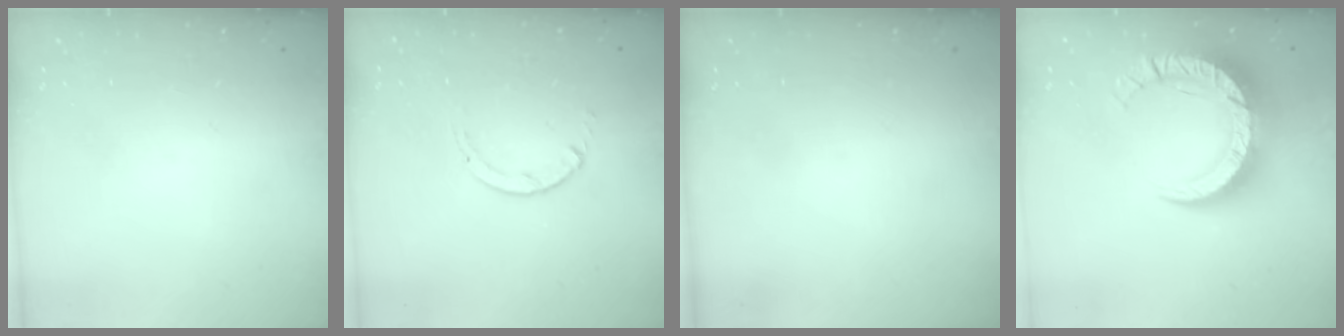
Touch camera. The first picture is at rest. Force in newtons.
{"total": 0.6, "press": 0.5, "slide": 0.1}
{"total": 0.0}
{"total": 15.2, "press": 15.1, "slide": 1.6}